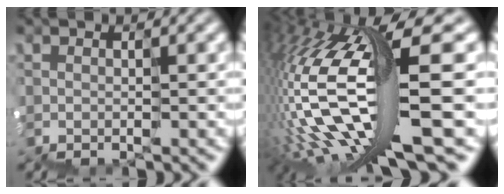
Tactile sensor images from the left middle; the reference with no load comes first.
{"total": 13.1, "force": [-1.9, 2.9, 12.6], "torque": [-0.261, -0.003, -0.022]}